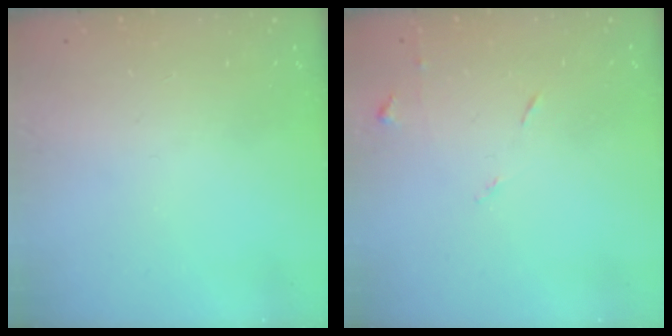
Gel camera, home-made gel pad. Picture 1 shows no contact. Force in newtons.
{"total": 5.3, "press": 5.2, "slide": 0.7}